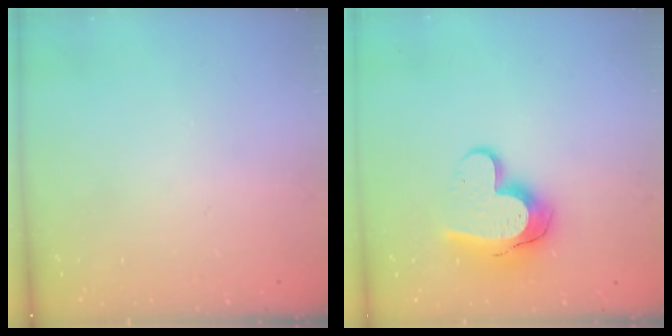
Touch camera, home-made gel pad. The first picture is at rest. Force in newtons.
{"total": 13.3, "press": 13.3, "slide": 1.1}